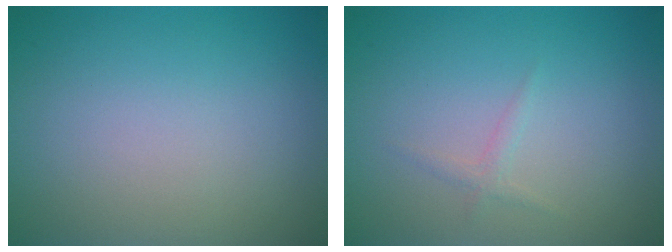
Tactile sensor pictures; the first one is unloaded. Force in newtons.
{"total": 0.8, "press": 0.8, "slide": 0.1}